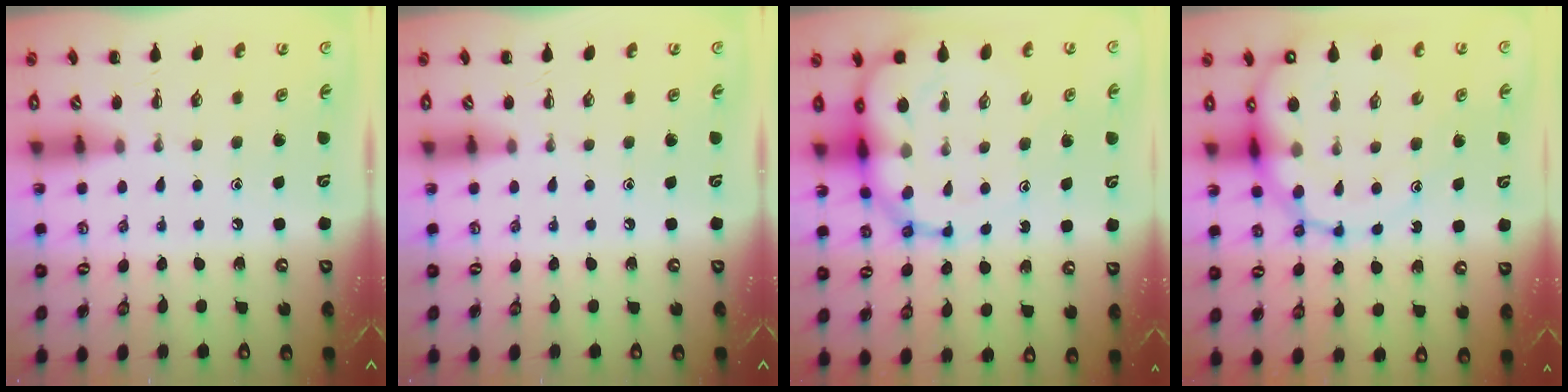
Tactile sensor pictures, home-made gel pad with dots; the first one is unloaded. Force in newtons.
{"total": 0.0}
{"total": 15.5, "press": 15.0, "slide": 4.1}
{"total": 17.9, "press": 17.4, "slide": 4.4}